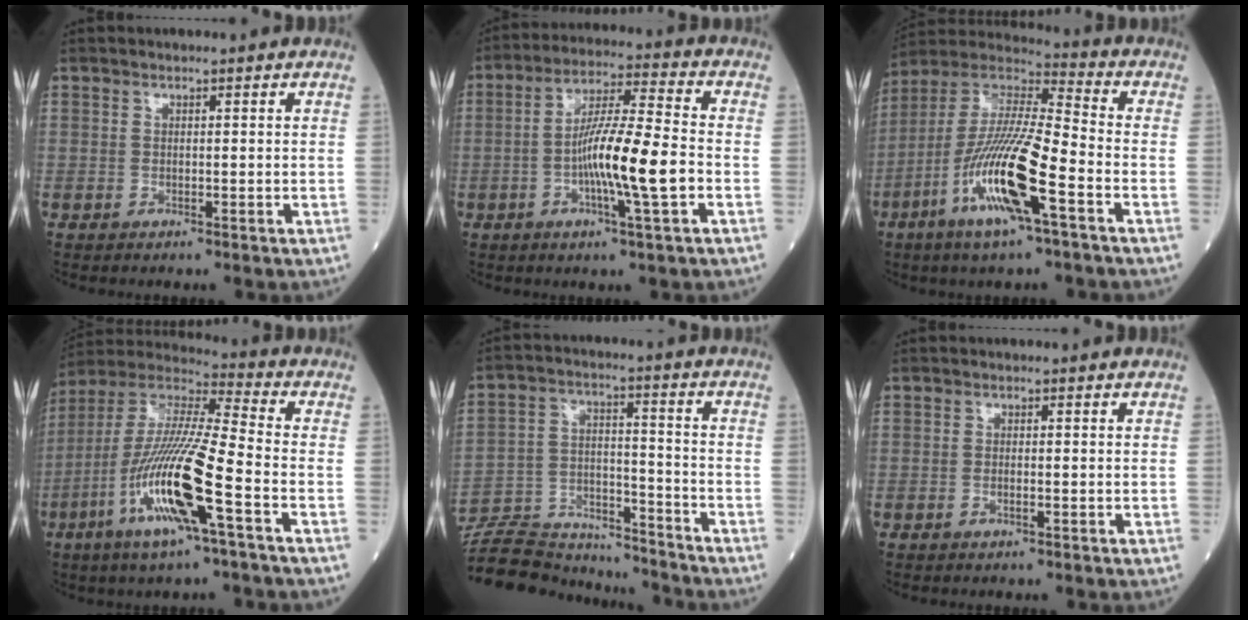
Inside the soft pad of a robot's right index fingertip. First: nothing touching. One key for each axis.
{"total": 11.4, "fx": -2.7, "fy": 0.2, "fz": 11.1, "tx": -0.201, "ty": 0.001, "tz": -0.056}
{"total": 17.0, "fx": -6.8, "fy": 1.6, "fz": 15.5, "tx": -0.315, "ty": -0.016, "tz": -0.135}
{"total": 17.8, "fx": -6.6, "fy": 1.0, "fz": 16.5, "tx": -0.342, "ty": -0.018, "tz": -0.132}
{"total": 17.0, "fx": -16.4, "fy": 3.1, "fz": 3.4, "tx": -0.070, "ty": 0.021, "tz": -0.260}
{"total": 0.7, "fx": -0.3, "fy": 0.1, "fz": 0.6, "tx": -0.010, "ty": 0.001, "tz": -0.006}